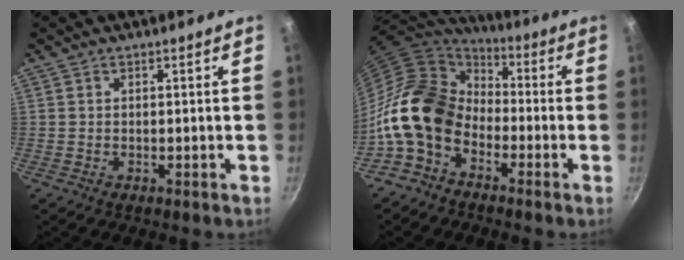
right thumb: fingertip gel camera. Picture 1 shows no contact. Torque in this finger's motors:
{"motor_torque": [0.38, 0.72, 1.32, -1.44, 0.50]}